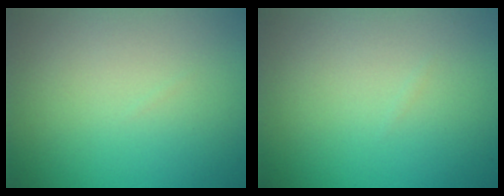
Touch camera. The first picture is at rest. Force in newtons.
{"total": 0.0}